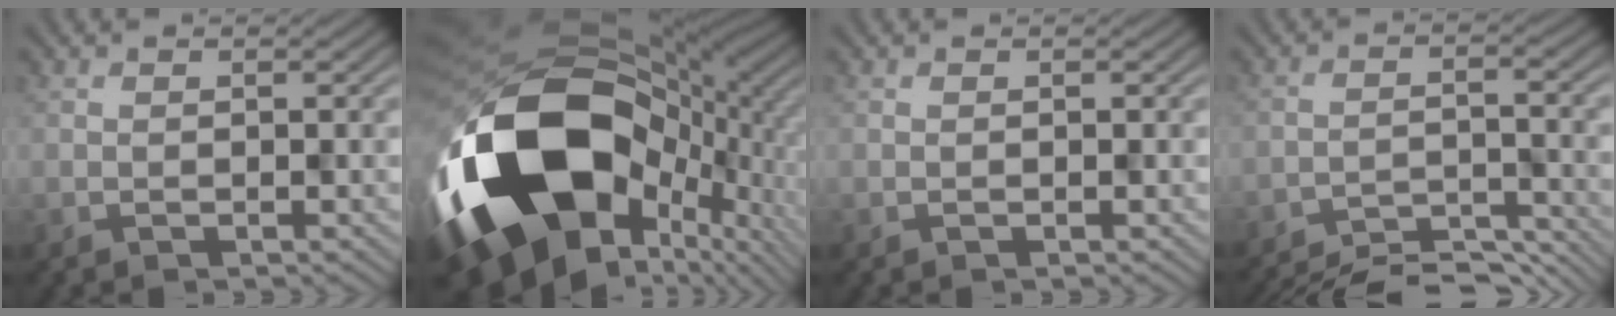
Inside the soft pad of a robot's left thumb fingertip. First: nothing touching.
{"total": 21.5, "force": [-5.2, 15.1, 14.5], "torque": [-0.321, -0.062, -0.060]}
{"total": 0.0}
{"total": 9.4, "force": [-9.0, 1.1, 2.6], "torque": [-0.041, 0.006, -0.126]}